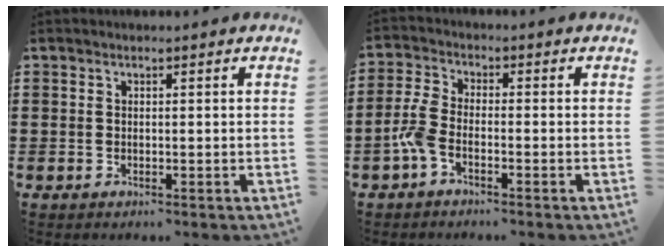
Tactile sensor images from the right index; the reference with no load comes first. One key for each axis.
{"total": 4.4, "fx": -2.2, "fy": 1.7, "fz": 3.4, "tx": -0.103, "ty": -0.009, "tz": -0.050}